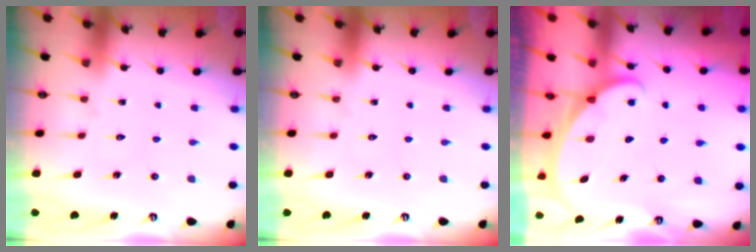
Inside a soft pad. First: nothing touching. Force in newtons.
{"total": 0.0}
{"total": 1.9, "press": 1.9, "slide": 0.1}